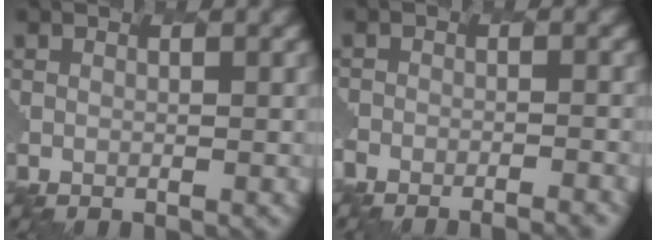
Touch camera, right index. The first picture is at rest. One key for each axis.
{"total": 6.2, "fx": -5.9, "fy": 1.4, "fz": 1.3, "tx": -0.001, "ty": 0.007, "tz": -0.066}